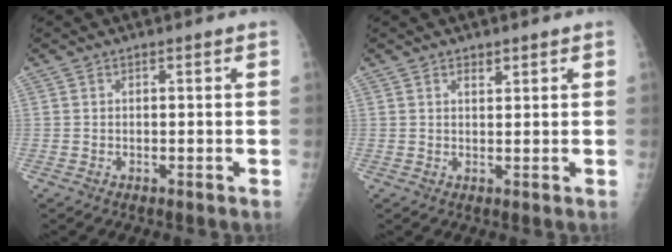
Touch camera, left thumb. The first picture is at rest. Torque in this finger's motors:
{"motor_torque": [-0.33, 0.17, 0.05, 0.11, -0.01]}